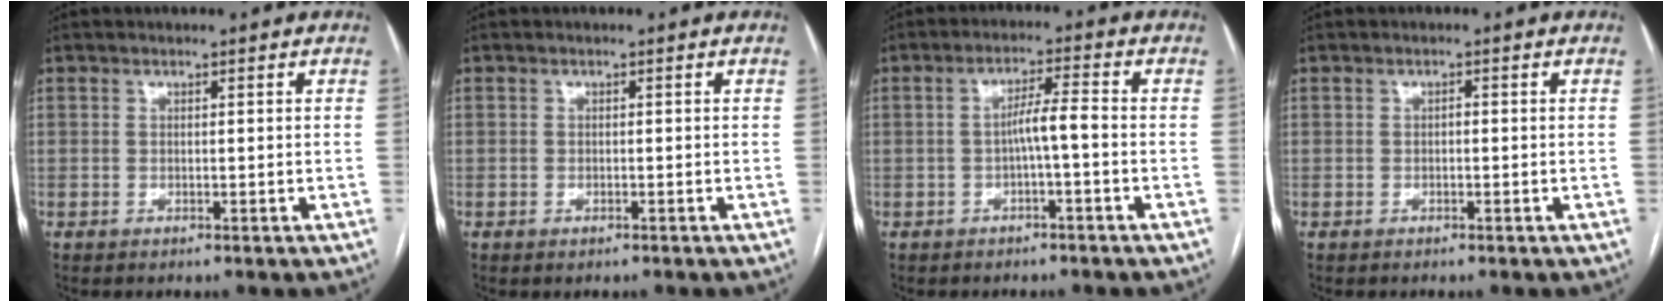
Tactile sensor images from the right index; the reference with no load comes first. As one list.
[{"total": 0.7, "force": [-0.4, 0.3, 0.4], "torque": [-0.011, 0.000, -0.001]}, {"total": 4.1, "force": [-1.0, 0.1, 4.0], "torque": [-0.067, 0.013, -0.012]}, {"total": 0.6, "force": [-0.1, 0.3, 0.5], "torque": [-0.009, 0.003, -0.001]}]